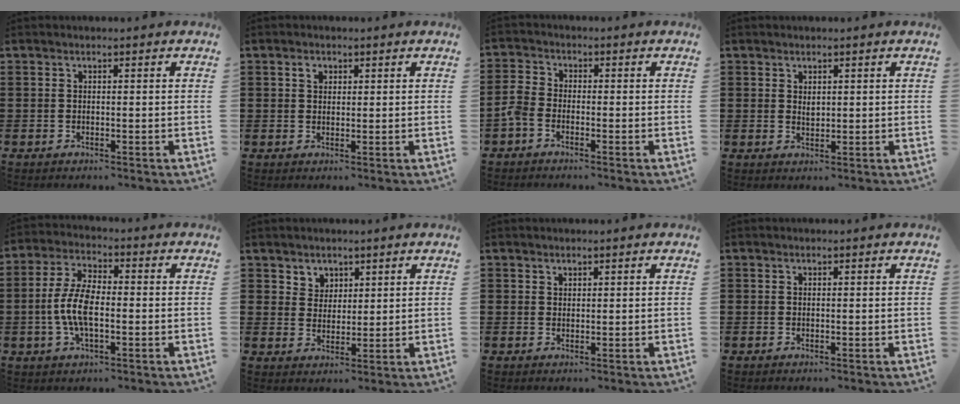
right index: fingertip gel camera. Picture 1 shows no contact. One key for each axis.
{"total": 1.7, "fx": 0.7, "fy": 1.2, "fz": 0.9, "tx": -0.020, "ty": 0.007, "tz": 0.013}
{"total": 2.8, "fx": -1.9, "fy": 1.3, "fz": 1.6, "tx": -0.050, "ty": -0.001, "tz": -0.042}
{"total": 1.4, "fx": 0.8, "fy": 0.9, "fz": 0.8, "tx": -0.009, "ty": -0.001, "tz": 0.014}
{"total": 7.4, "fx": -1.2, "fy": 3.2, "fz": 6.6, "tx": -0.158, "ty": -0.006, "tz": -0.031}
{"total": 3.5, "fx": 2.4, "fy": 2.5, "fz": -0.1, "tx": -0.013, "ty": 0.007, "tz": 0.046}
{"total": 1.0, "fx": 0.9, "fy": 0.5, "fz": 0.0, "tx": -0.001, "ty": 0.002, "tz": 0.017}
{"total": 0.0}